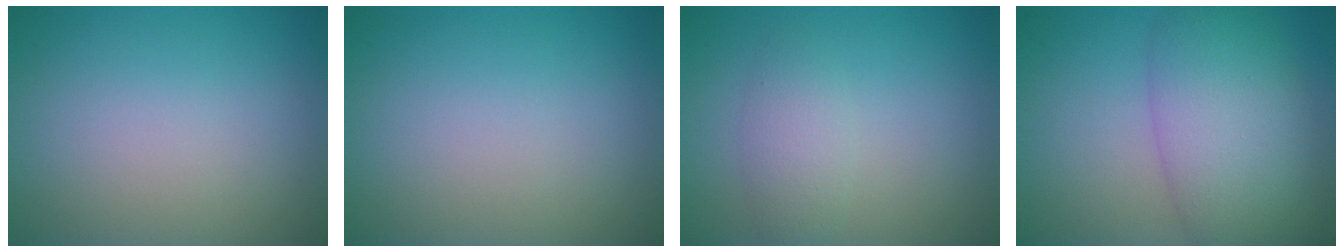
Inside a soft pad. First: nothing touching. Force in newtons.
{"total": 0.0}
{"total": 2.2, "press": 2.2, "slide": 0.1}
{"total": 8.3, "press": 8.3, "slide": 0.3}